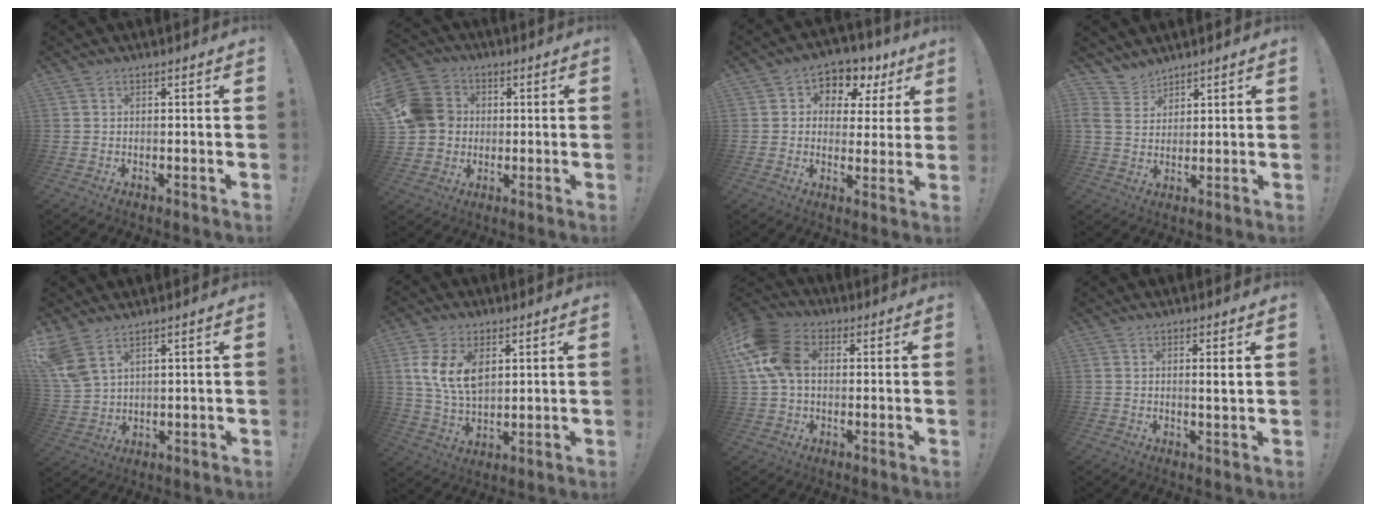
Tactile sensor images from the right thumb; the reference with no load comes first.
{"total": 14.0, "force": [1.0, 12.5, 6.3], "torque": [-0.104, 0.023, 0.030]}
{"total": 6.6, "force": [2.1, 5.8, 2.2], "torque": [-0.018, -0.016, 0.041]}
{"total": 5.3, "force": [3.9, 3.4, 0.9], "torque": [-0.023, -0.025, 0.079]}
{"total": 8.0, "force": [5.6, 3.7, 4.4], "torque": [-0.097, -0.024, 0.114]}
{"total": 12.1, "force": [4.5, 7.6, 8.3], "torque": [-0.161, -0.009, 0.083]}
{"total": 15.0, "force": [3.2, 10.6, 10.0], "torque": [-0.204, 0.007, 0.062]}
{"total": 2.6, "force": [1.2, -0.3, 2.3], "torque": [-0.030, -0.011, 0.015]}